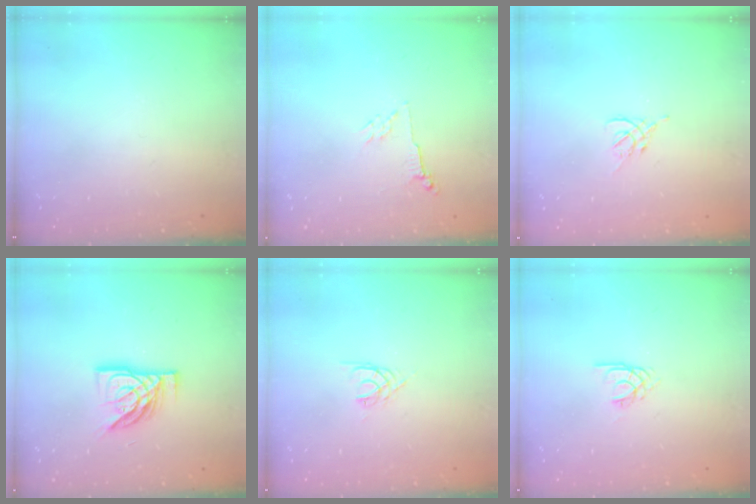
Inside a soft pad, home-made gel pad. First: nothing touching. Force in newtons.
{"total": 2.8, "press": 2.7, "slide": 0.6}
{"total": 1.2, "press": 1.1, "slide": 0.5}
{"total": 13.3, "press": 13.2, "slide": 1.2}
{"total": 3.6, "press": 3.6, "slide": 0.5}
{"total": 2.2, "press": 2.2, "slide": 0.3}